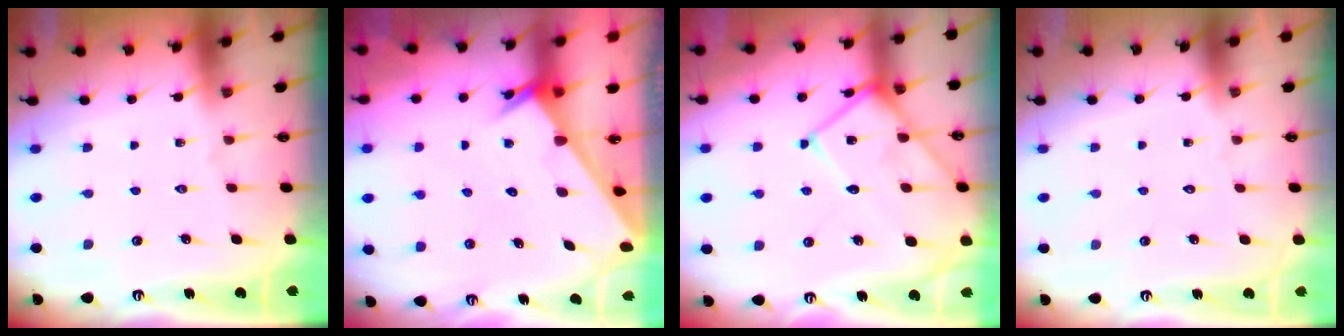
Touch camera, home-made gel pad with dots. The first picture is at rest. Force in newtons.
{"total": 1.9, "press": 1.9, "slide": 0.1}
{"total": 15.3, "press": 15.2, "slide": 1.7}
{"total": 1.8, "press": 1.7, "slide": 0.1}